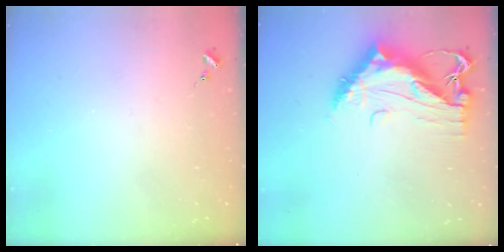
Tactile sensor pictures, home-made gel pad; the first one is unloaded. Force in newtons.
{"total": 13.7, "press": 13.6, "slide": 1.3}